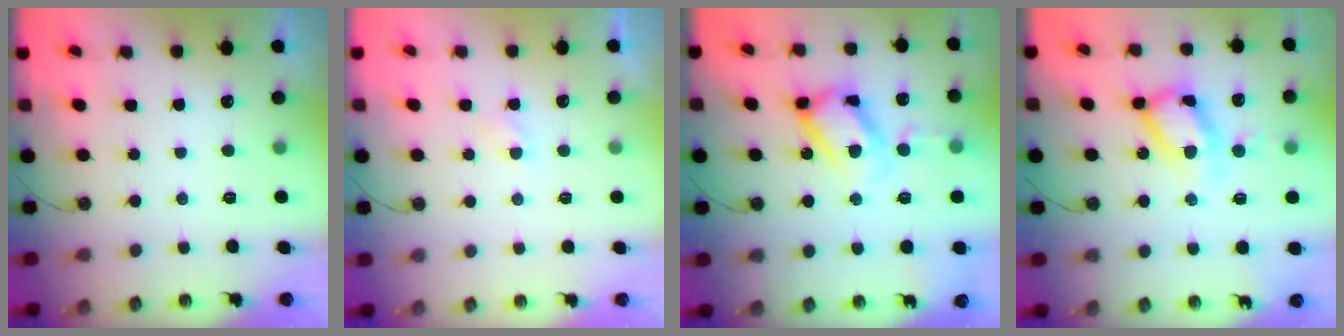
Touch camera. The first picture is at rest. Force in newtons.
{"total": 1.4, "press": 1.4, "slide": 0.3}
{"total": 17.6, "press": 17.5, "slide": 1.5}
{"total": 13.0, "press": 12.9, "slide": 1.2}